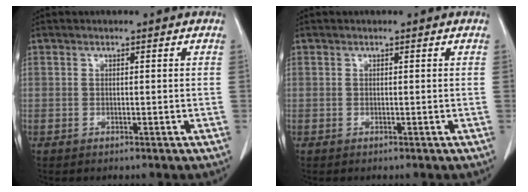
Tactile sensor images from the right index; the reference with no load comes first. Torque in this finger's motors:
{"motor_torque": [0.07, -0.03, -0.02, 0.01]}